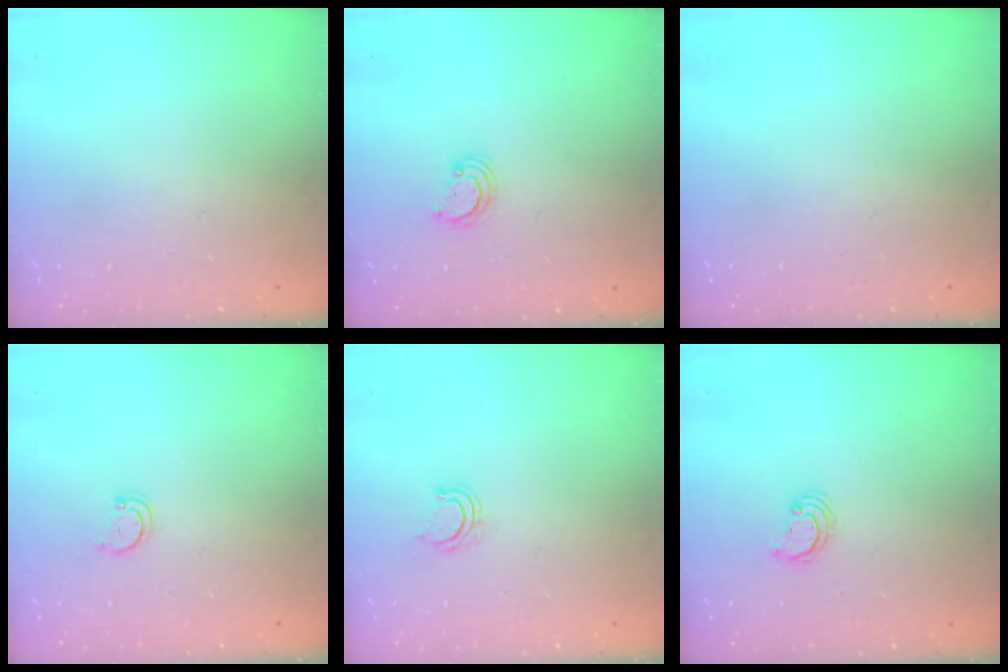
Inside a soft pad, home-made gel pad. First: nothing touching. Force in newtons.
{"total": 2.6, "press": 2.6, "slide": 0.3}
{"total": 0.0}
{"total": 2.8, "press": 2.7, "slide": 0.3}
{"total": 5.0, "press": 4.8, "slide": 1.2}
{"total": 2.6, "press": 2.6, "slide": 0.2}